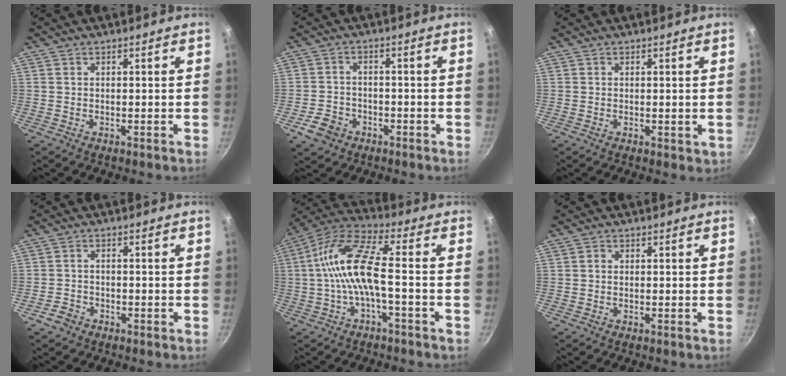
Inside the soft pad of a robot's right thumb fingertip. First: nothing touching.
{"total": 5.6, "force": [-2.9, 4.3, 2.1], "torque": [-0.034, 0.028, -0.048]}
{"total": 1.1, "force": [0.3, 0.7, 0.8], "torque": [-0.008, -0.003, 0.004]}
{"total": 2.8, "force": [-1.9, 2.0, 0.8], "torque": [-0.013, 0.024, -0.032]}
{"total": 12.4, "force": [-1.8, 3.7, 11.7], "torque": [-0.243, 0.040, -0.047]}
{"total": 0.6, "force": [0.0, 0.6, 0.2], "torque": [-0.001, 0.004, -0.001]}